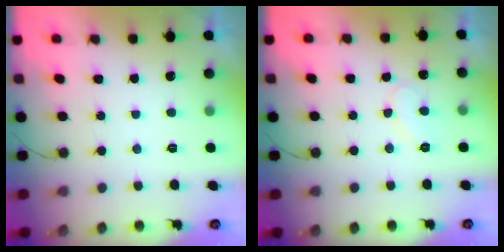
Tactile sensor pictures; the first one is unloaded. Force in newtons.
{"total": 7.7, "press": 7.7, "slide": 0.5}